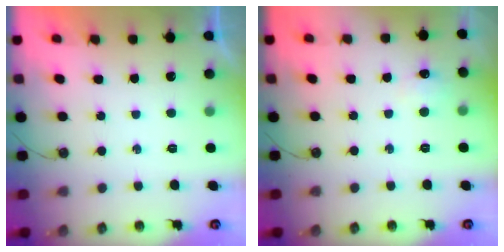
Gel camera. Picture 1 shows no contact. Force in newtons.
{"total": 6.4, "press": 6.3, "slide": 0.9}